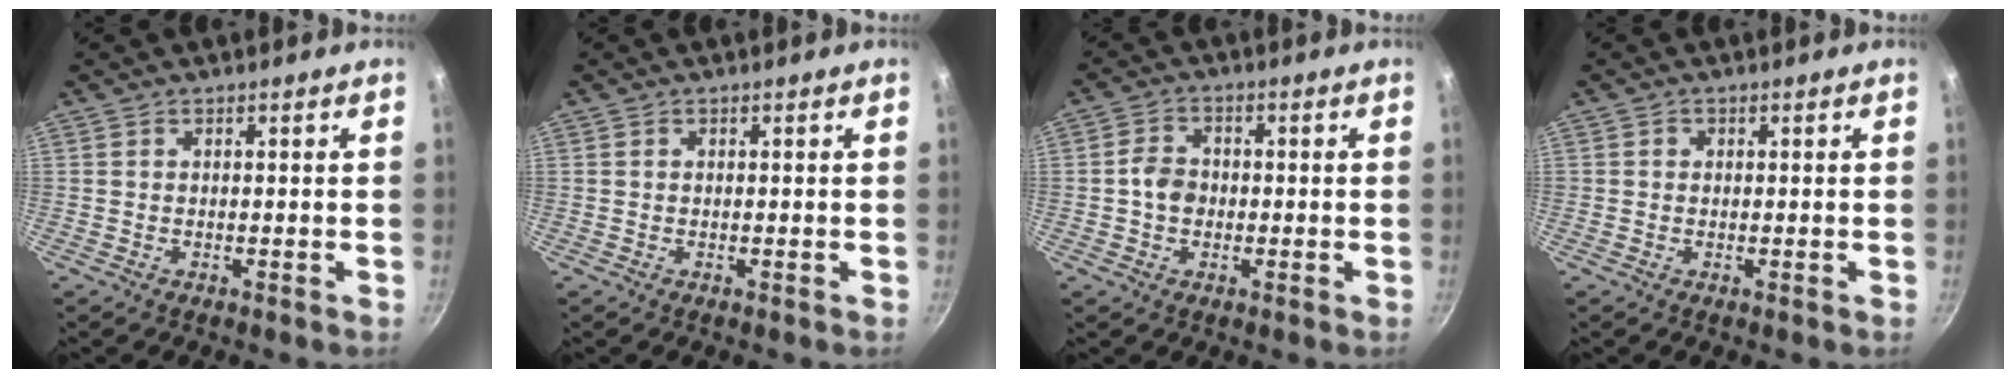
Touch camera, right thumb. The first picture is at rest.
{"total": 0.0}
{"total": 4.4, "force": [-0.6, 3.6, 2.5], "torque": [-0.028, 0.017, -0.017]}
{"total": 0.9, "force": [0.1, 0.8, 0.1], "torque": [0.003, 0.002, -0.001]}